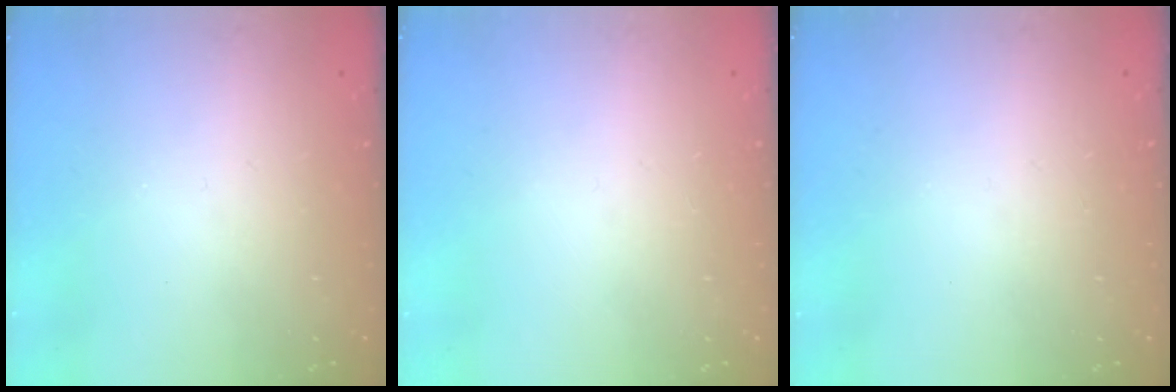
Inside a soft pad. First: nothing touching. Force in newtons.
{"total": 0.0}
{"total": 0.0}